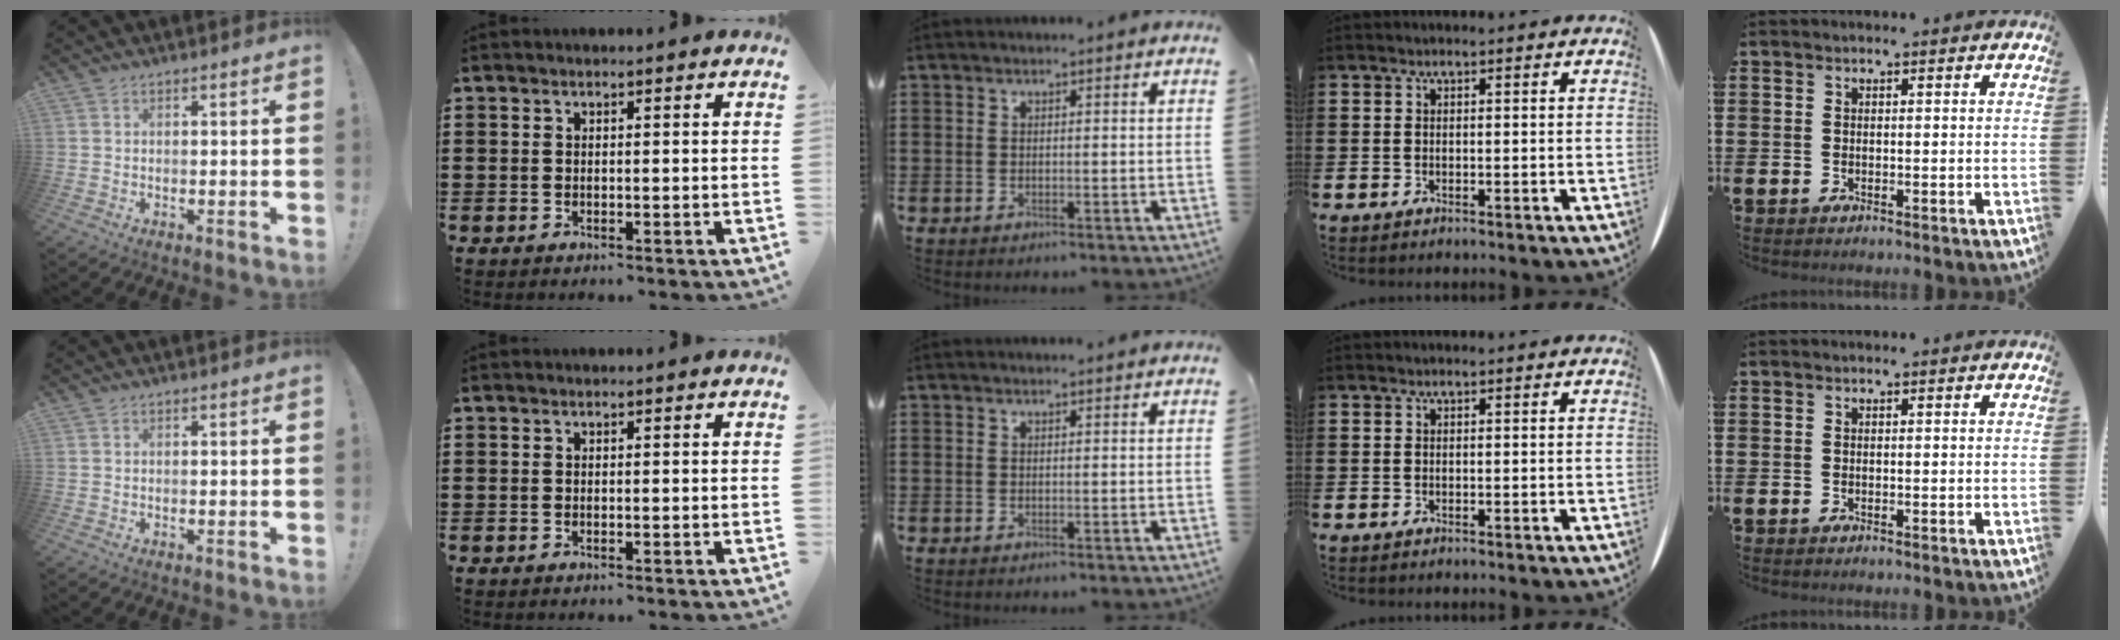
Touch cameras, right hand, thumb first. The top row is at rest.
{}